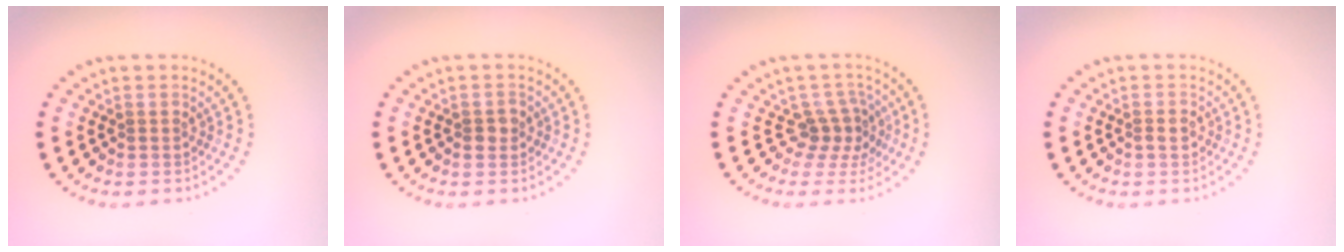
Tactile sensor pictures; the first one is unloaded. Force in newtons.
{"total": 1.3, "press": 1.3, "slide": 0.2}
{"total": 2.6, "press": 1.8, "slide": 1.9}
{"total": 0.5, "press": 0.5, "slide": 0.1}